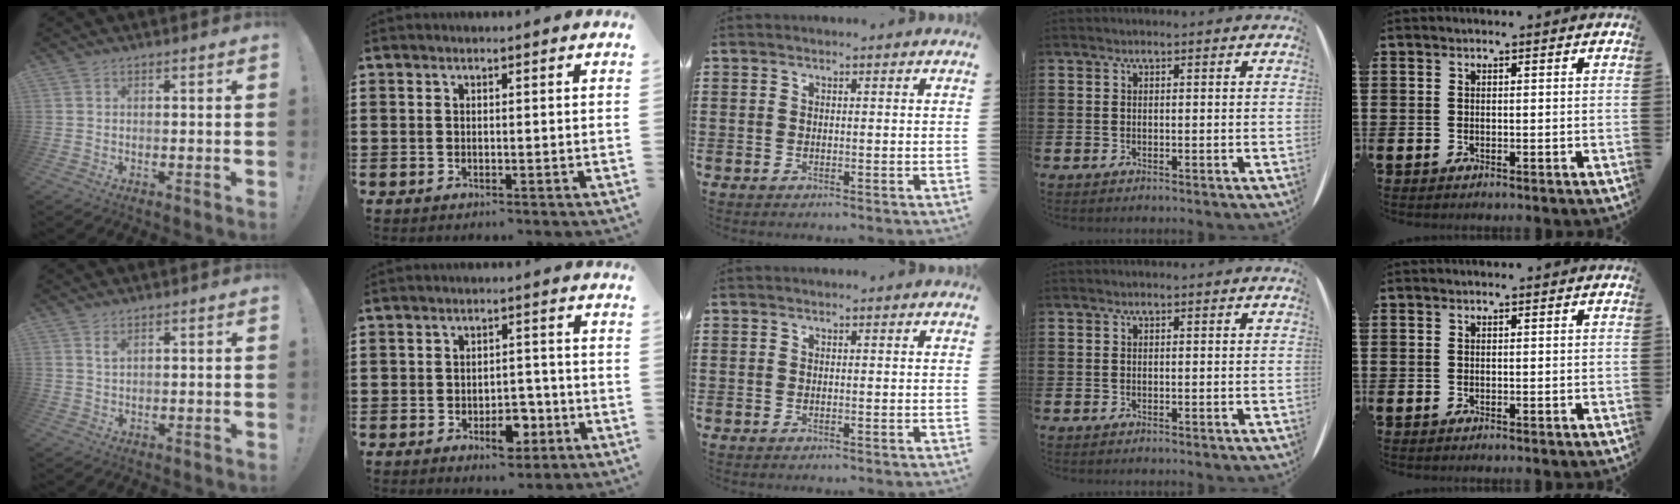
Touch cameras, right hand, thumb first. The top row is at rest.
{"thumb": {"total": 1.6, "force": [1.0, 0.7, 0.9], "torque": [-0.005, -0.008, 0.016]}, "index": {"total": 6.2, "force": [-2.9, 3.4, 4.3], "torque": [-0.057, 0.011, -0.050]}}